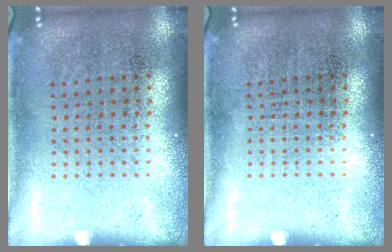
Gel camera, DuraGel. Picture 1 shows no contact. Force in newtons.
{"total": 0.0}